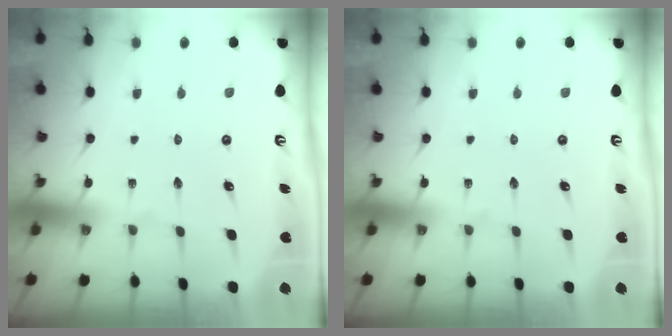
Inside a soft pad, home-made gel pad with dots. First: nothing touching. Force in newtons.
{"total": 0.0}